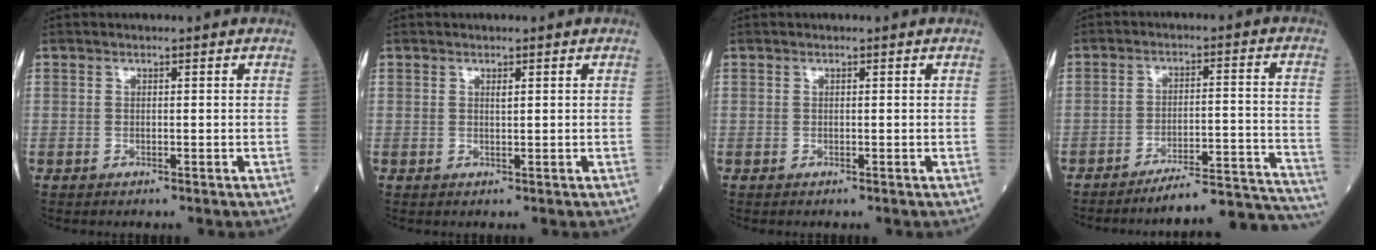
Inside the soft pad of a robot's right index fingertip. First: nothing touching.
{"total": 0.7, "force": [0.3, 0.1, 0.6], "torque": [-0.014, -0.002, 0.006]}
{"total": 0.0}
{"total": 17.0, "force": [-16.7, -1.0, 3.1], "torque": [-0.004, 0.019, -0.222]}